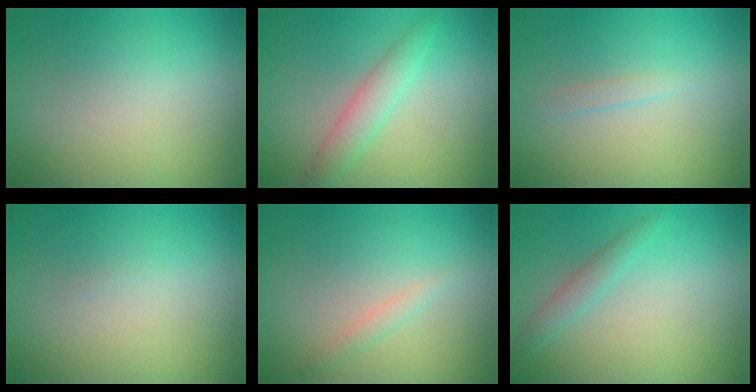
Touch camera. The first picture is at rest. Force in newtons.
{"total": 2.7, "press": 2.6, "slide": 0.1}
{"total": 0.7, "press": 0.7, "slide": 0.1}
{"total": 0.0}
{"total": 1.0, "press": 1.0, "slide": 0.0}
{"total": 1.6, "press": 1.6, "slide": 0.0}